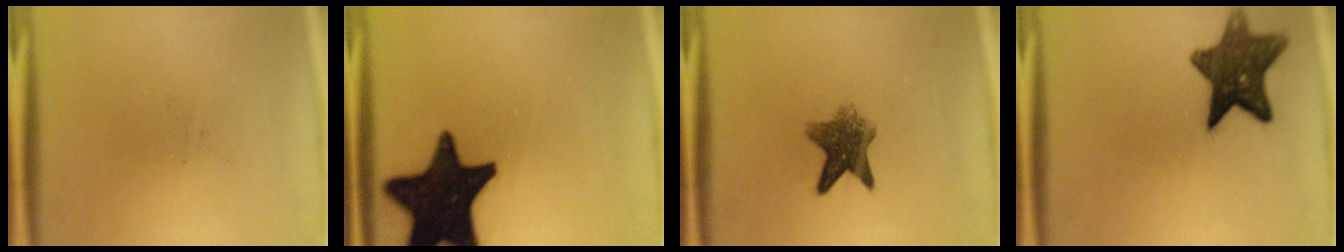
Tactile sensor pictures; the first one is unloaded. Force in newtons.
{"total": 20.1}
{"total": 7.0}
{"total": 11.2}